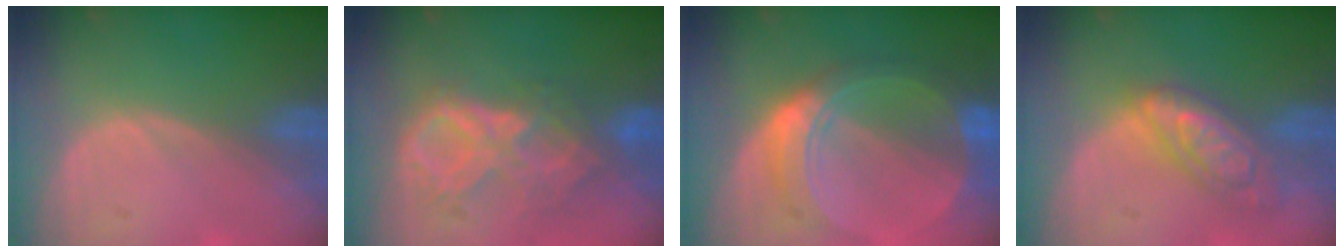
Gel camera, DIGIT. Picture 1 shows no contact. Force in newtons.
{"total": 9.1, "press": 7.9, "slide": 4.5}
{"total": 8.7, "press": 8.7, "slide": 0.6}
{"total": 7.5, "press": 7.5, "slide": 0.4}